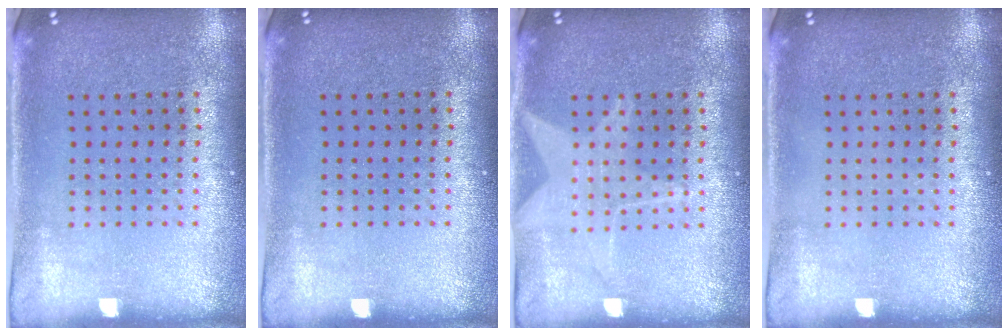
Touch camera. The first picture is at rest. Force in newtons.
{"total": 0.0}
{"total": 2.0, "press": 2.0, "slide": 0.4}
{"total": 0.0}